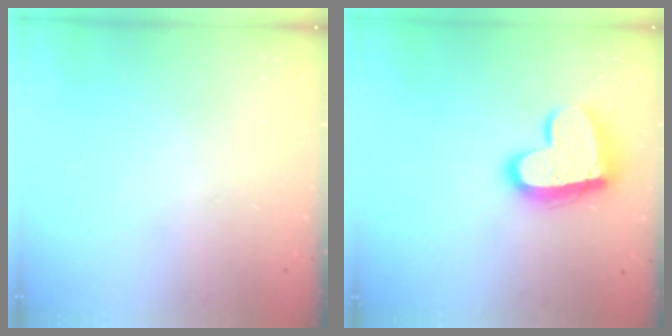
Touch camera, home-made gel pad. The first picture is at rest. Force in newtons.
{"total": 16.8, "press": 16.7, "slide": 1.5}